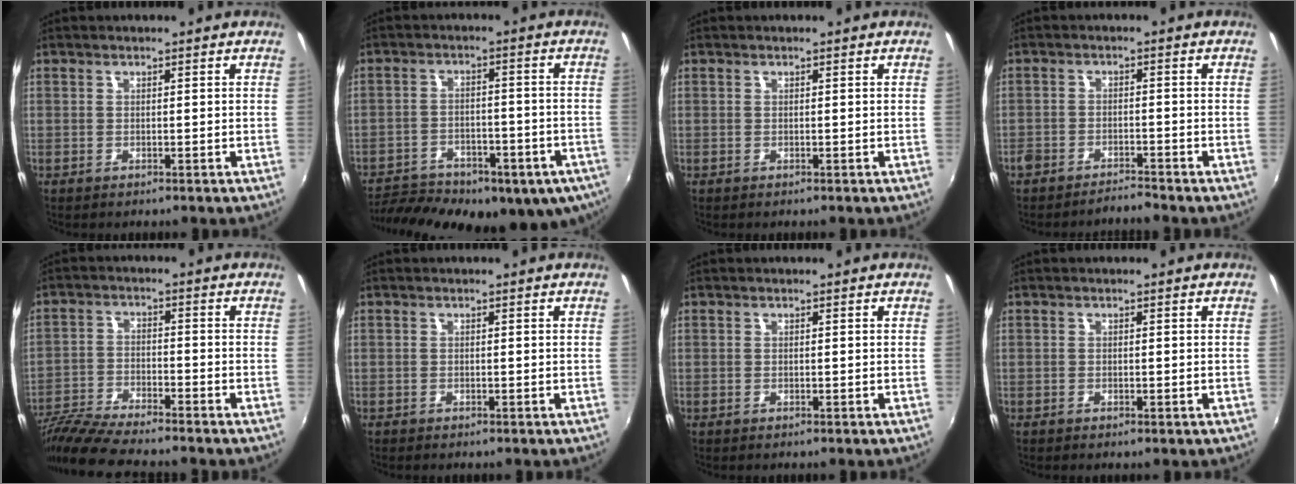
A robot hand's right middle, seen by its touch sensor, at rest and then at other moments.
{"total": 23.5, "force": [-16.7, 10.4, 12.9], "torque": [-0.239, -0.032, -0.217]}
{"total": 0.0}
{"total": 3.7, "force": [-3.6, 0.6, 0.7], "torque": [-0.030, -0.004, -0.066]}
{"total": 10.8, "force": [-9.8, 0.5, 4.6], "torque": [-0.113, -0.019, -0.187]}
{"total": 0.0}
{"total": 0.0}
{"total": 0.0}